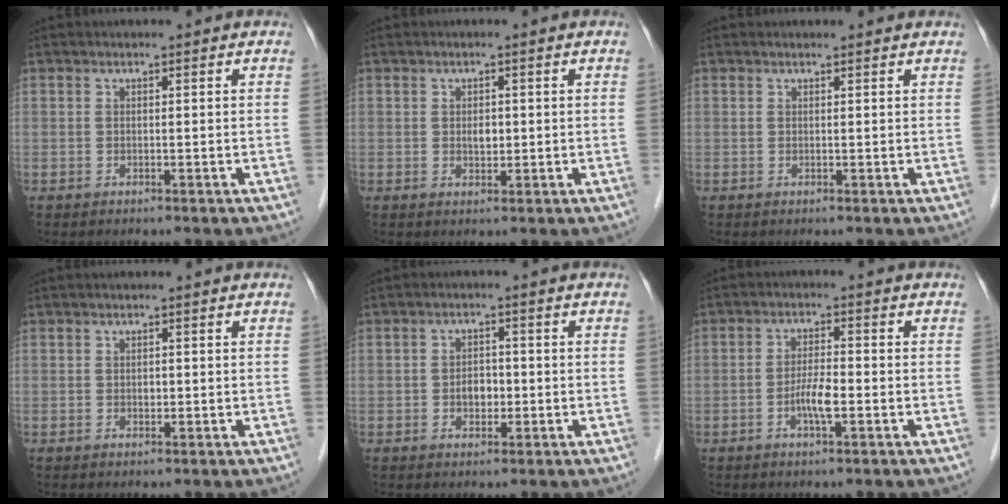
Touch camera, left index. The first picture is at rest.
{"total": 1.6, "force": [0.0, 1.0, 1.3], "torque": [-0.021, -0.002, 0.003]}
{"total": 1.2, "force": [1.2, 0.0, 0.2], "torque": [-0.013, 0.006, 0.013]}
{"total": 0.8, "force": [-0.1, 0.5, 0.6], "torque": [-0.010, -0.001, -0.002]}
{"total": 3.0, "force": [-0.8, 2.0, 2.1], "torque": [-0.033, 0.006, -0.010]}
{"total": 3.9, "force": [-1.5, 0.6, 3.6], "torque": [-0.071, -0.002, -0.029]}